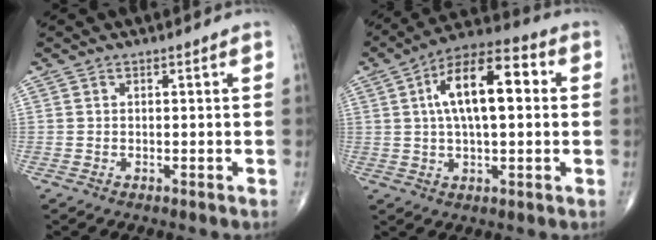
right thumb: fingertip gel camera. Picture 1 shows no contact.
{"total": 15.2, "force": [2.7, 6.6, 13.4], "torque": [-0.218, 0.028, 0.037]}